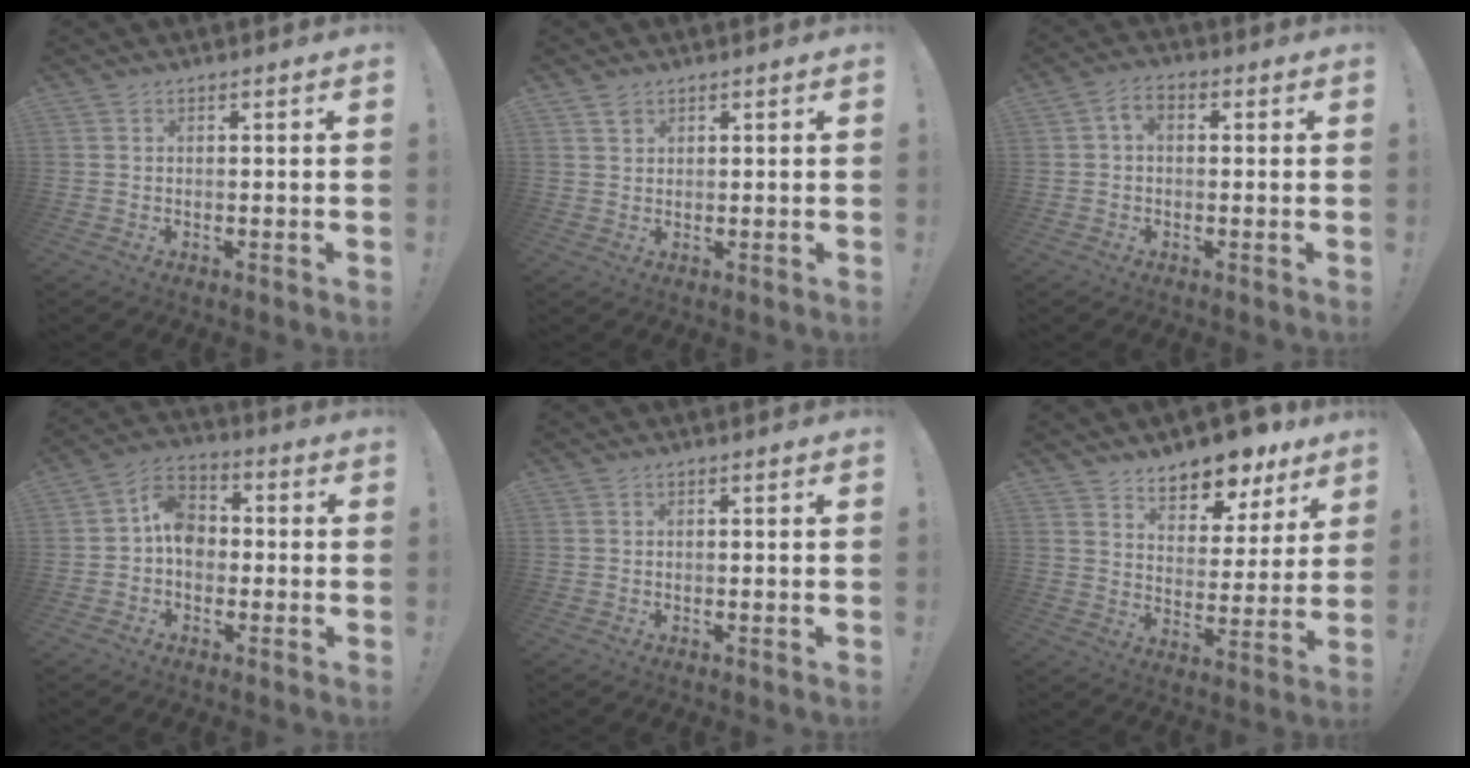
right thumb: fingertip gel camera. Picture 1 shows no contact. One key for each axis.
{"total": 1.7, "fx": 1.3, "fy": 0.9, "fz": 0.5, "tx": 0.002, "ty": -0.009, "tz": 0.022}
{"total": 3.9, "fx": 0.1, "fy": 2.5, "fz": 3.0, "tx": -0.040, "ty": 0.004, "tz": 0.001}
{"total": 9.7, "fx": -0.7, "fy": 7.5, "fz": 6.1, "tx": -0.098, "ty": 0.022, "tz": -0.008}
{"total": 0.0}
{"total": 11.3, "fx": 9.7, "fy": 4.6, "fz": 3.5, "tx": -0.049, "ty": -0.082, "tz": 0.173}